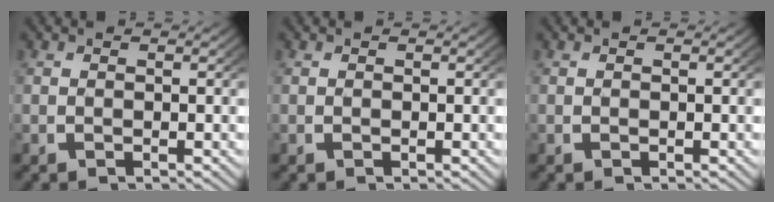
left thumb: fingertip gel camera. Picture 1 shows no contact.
{"total": 0.0}
{"total": 0.0}